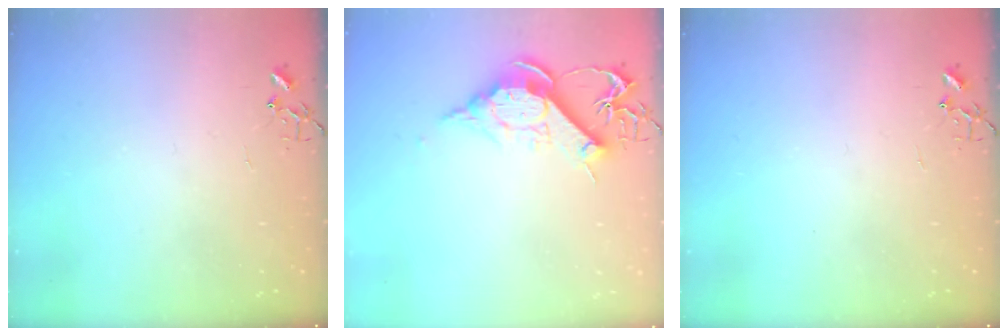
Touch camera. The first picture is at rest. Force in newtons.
{"total": 11.9, "press": 11.9, "slide": 0.4}
{"total": 0.0}